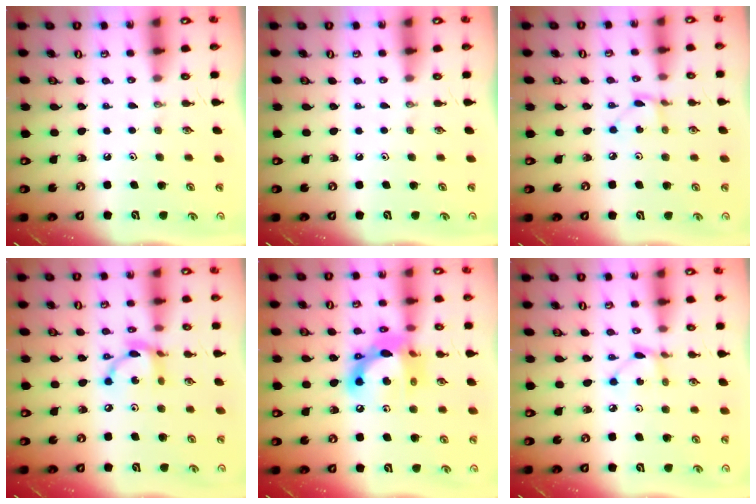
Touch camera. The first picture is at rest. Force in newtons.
{"total": 0.0}
{"total": 2.0, "press": 2.0, "slide": 0.1}
{"total": 9.9, "press": 9.9, "slide": 0.6}
{"total": 15.4, "press": 15.4, "slide": 1.0}
{"total": 3.7, "press": 3.7, "slide": 0.1}